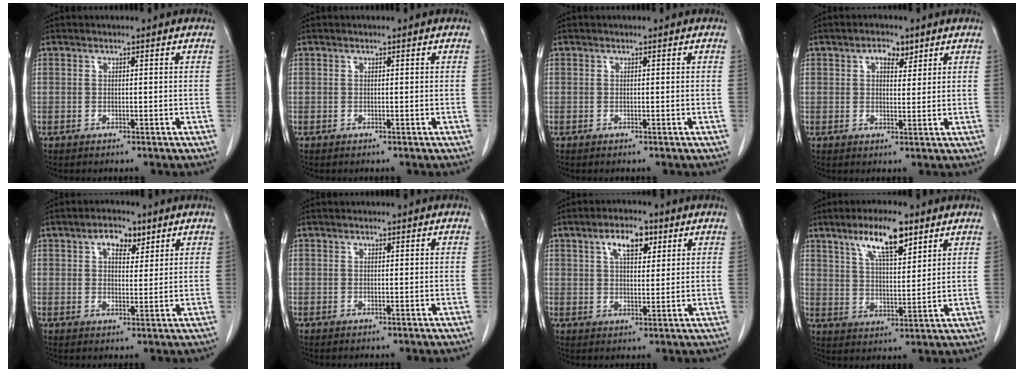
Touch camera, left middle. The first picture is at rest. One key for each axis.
{"total": 0.0}
{"total": 0.0}
{"total": 3.3, "fx": 1.9, "fy": 1.7, "fz": 2.1, "tx": -0.034, "ty": 0.007, "tz": 0.031}
{"total": 4.5, "fx": 2.5, "fy": 2.3, "fz": 3.0, "tx": -0.049, "ty": 0.010, "tz": 0.040}
{"total": 0.0}
{"total": 6.0, "fx": 3.0, "fy": 2.6, "fz": 4.5, "tx": -0.080, "ty": 0.010, "tz": 0.050}
{"total": 9.5, "fx": 6.0, "fy": 2.2, "fz": 7.0, "tx": -0.127, "ty": 0.006, "tz": 0.107}